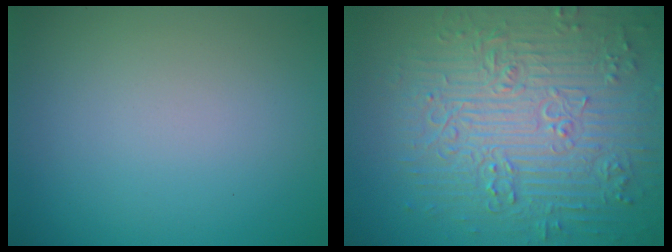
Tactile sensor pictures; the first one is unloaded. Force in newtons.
{"total": 9.3, "press": 6.9, "slide": 6.2}